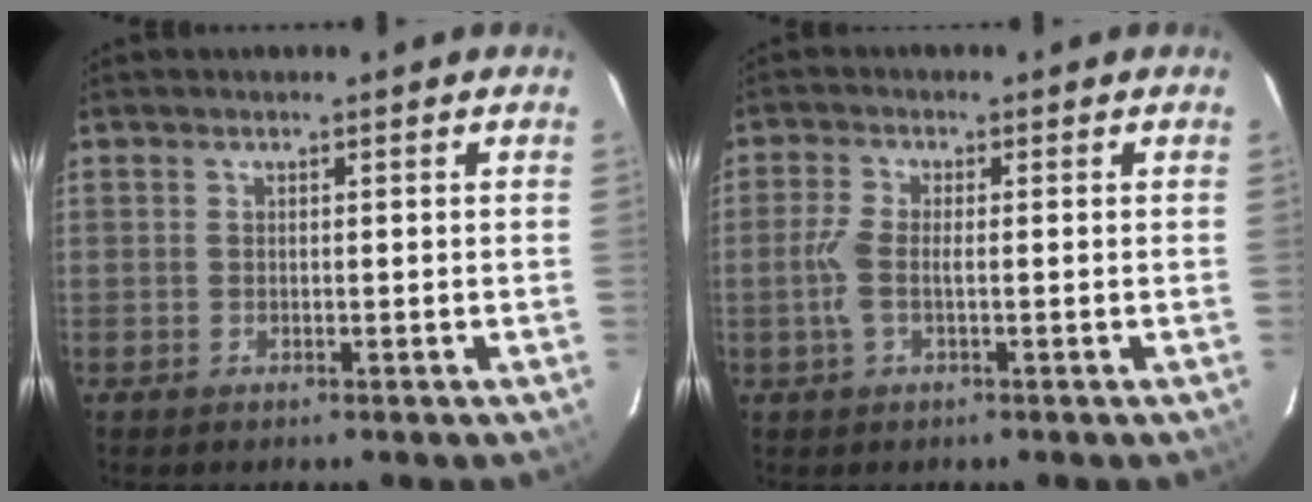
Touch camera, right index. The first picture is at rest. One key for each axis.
{"total": 4.1, "fx": -0.7, "fy": 1.4, "fz": 3.8, "tx": -0.088, "ty": 0.002, "tz": -0.015}